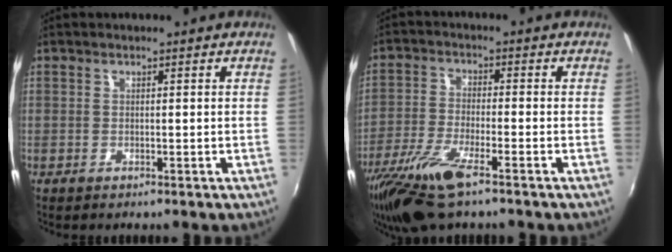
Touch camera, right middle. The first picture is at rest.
{"total": 11.9, "force": [-8.0, 2.5, 8.4], "torque": [-0.187, -0.038, -0.157]}